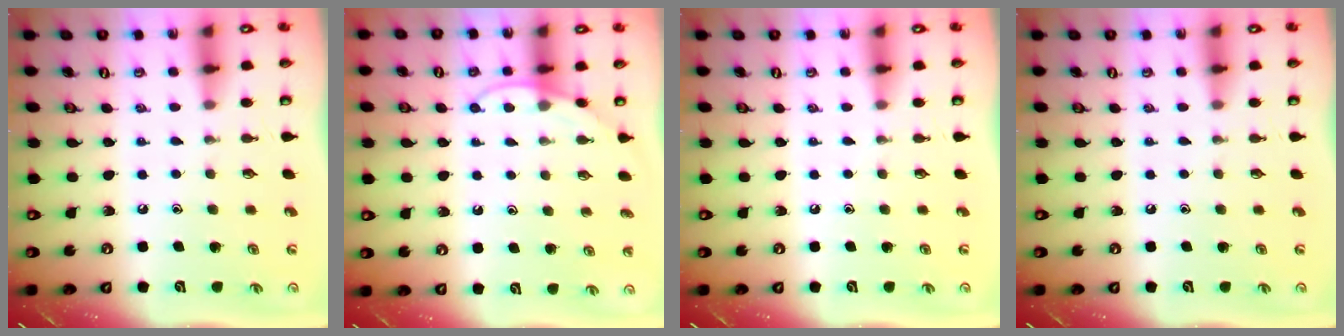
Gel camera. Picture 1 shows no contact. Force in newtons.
{"total": 6.9, "press": 6.8, "slide": 0.6}
{"total": 0.0}
{"total": 0.0}